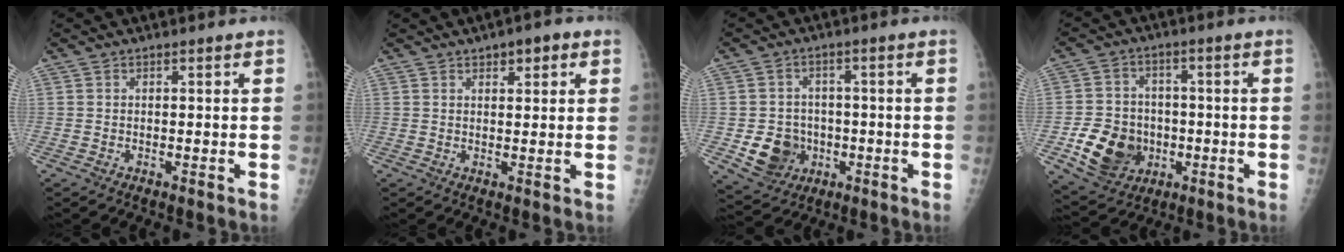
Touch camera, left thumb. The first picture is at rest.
{"total": 4.2, "force": [2.2, 1.8, 3.1], "torque": [-0.026, -0.005, 0.026]}
{"total": 8.3, "force": [-2.0, 7.4, 3.4], "torque": [-0.025, 0.010, -0.024]}
{"total": 12.6, "force": [-3.3, 10.3, 6.4], "torque": [-0.081, 0.009, -0.048]}